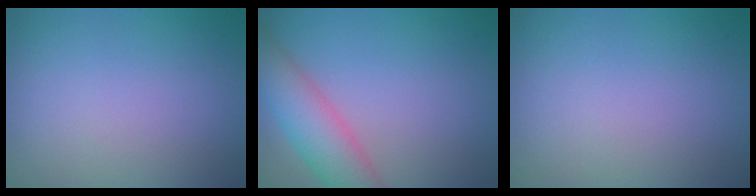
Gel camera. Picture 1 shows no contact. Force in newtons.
{"total": 6.0, "press": 6.0, "slide": 0.4}
{"total": 0.0}